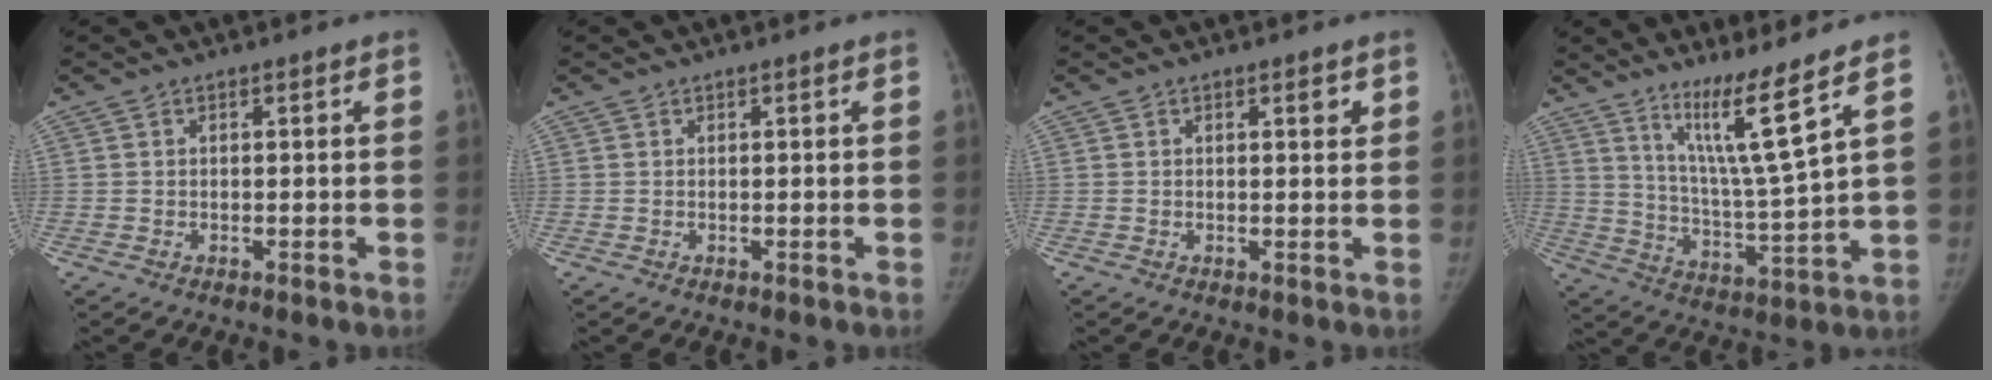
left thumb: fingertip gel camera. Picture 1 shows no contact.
{"total": 0.0}
{"total": 1.6, "force": [0.8, 0.6, 1.3], "torque": [-0.008, -0.001, 0.009]}
{"total": 11.7, "force": [7.5, -0.9, 8.9], "torque": [-0.156, -0.070, 0.143]}